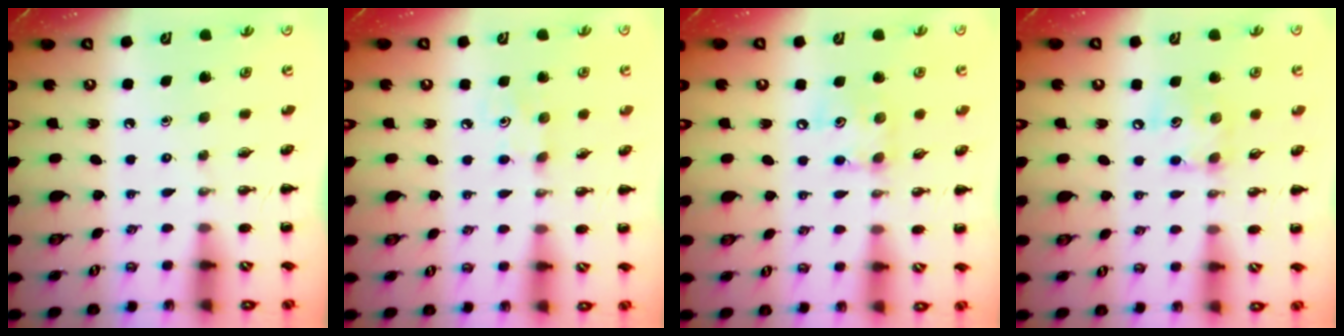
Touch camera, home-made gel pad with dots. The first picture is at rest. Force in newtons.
{"total": 3.4, "press": 3.3, "slide": 0.9}
{"total": 8.0, "press": 8.0, "slide": 0.8}
{"total": 8.6, "press": 8.6, "slide": 0.8}